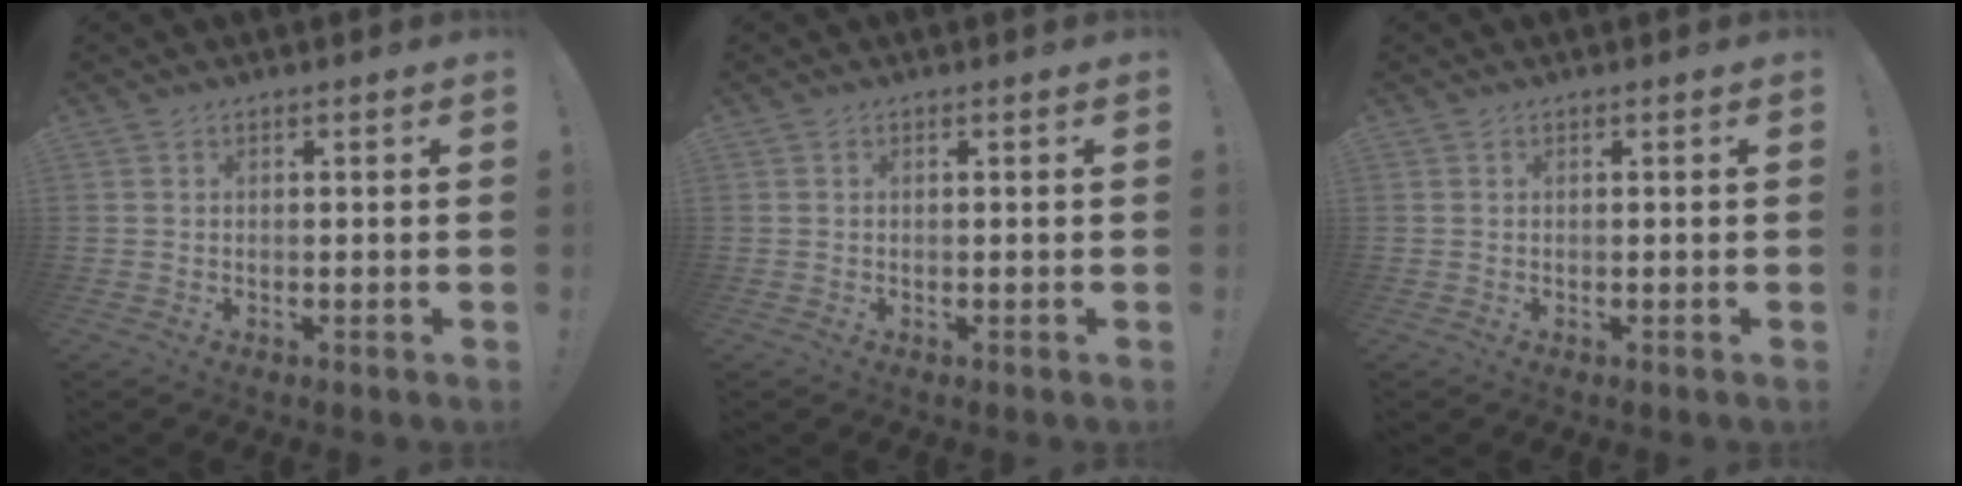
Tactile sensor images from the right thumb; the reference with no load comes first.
{"total": 0.0}
{"total": 0.0}